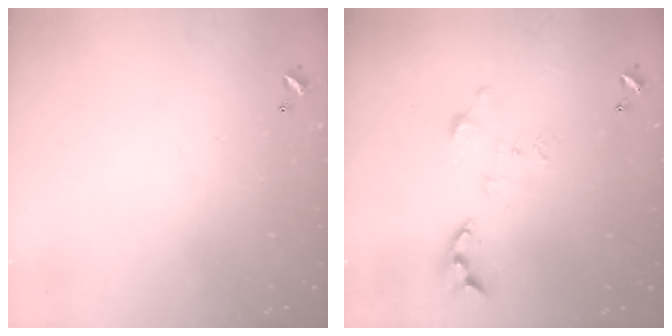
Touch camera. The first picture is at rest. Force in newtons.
{"total": 3.3, "press": 3.3, "slide": 0.4}